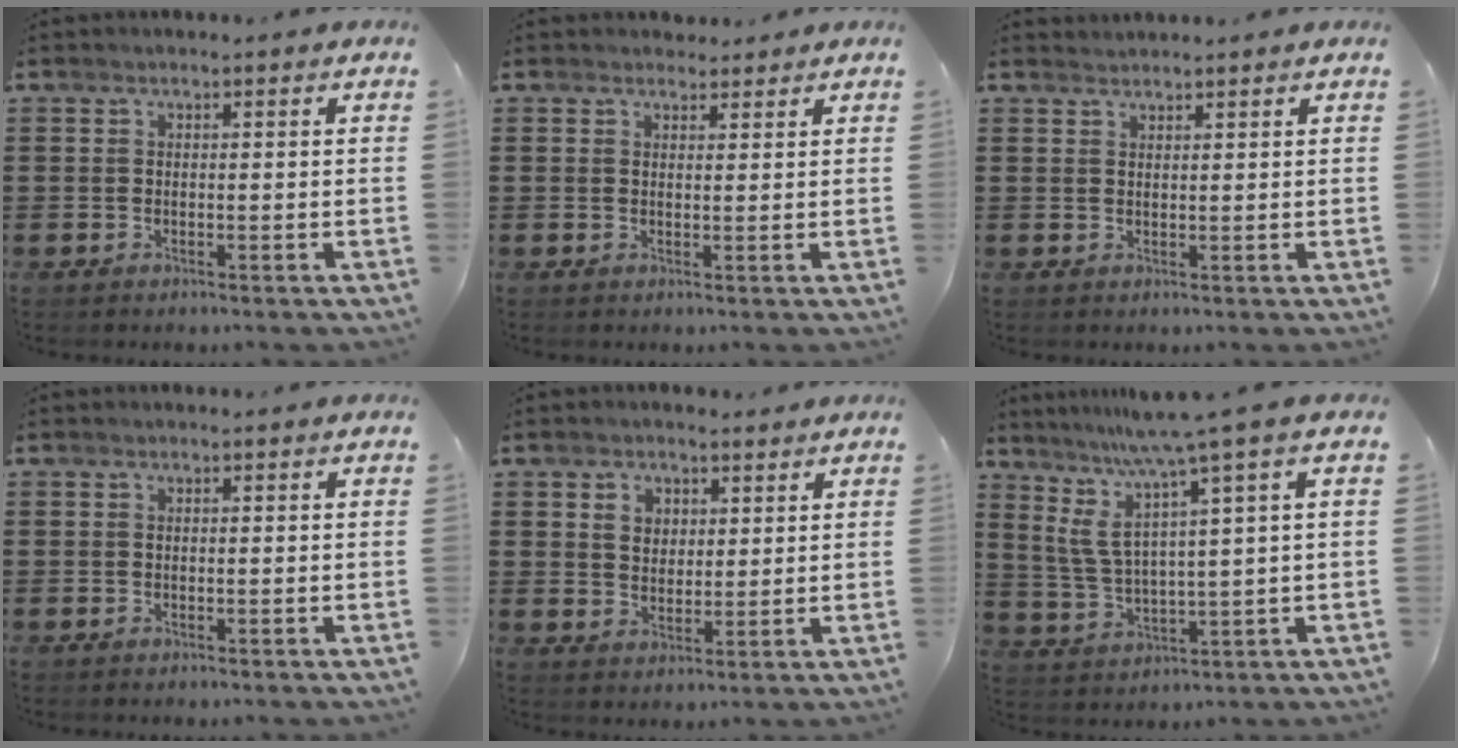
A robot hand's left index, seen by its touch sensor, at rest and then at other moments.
{"total": 1.8, "force": [1.6, 0.8, 0.1], "torque": [0.002, 0.002, 0.030]}
{"total": 1.1, "force": [1.1, 0.0, -0.1], "torque": [0.000, 0.000, 0.023]}
{"total": 0.0}
{"total": 3.8, "force": [2.3, 2.9, 1.0], "torque": [-0.024, 0.010, 0.039]}
{"total": 7.3, "force": [4.6, -0.5, 5.7], "torque": [-0.138, -0.036, 0.070]}